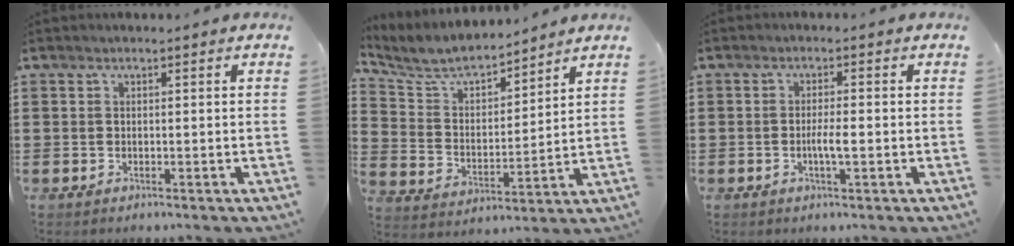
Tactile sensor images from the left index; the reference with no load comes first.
{"total": 6.6, "force": [6.1, 1.6, 2.0], "torque": [-0.072, -0.037, 0.104]}
{"total": 2.9, "force": [-0.6, 0.4, 2.8], "torque": [-0.057, -0.002, -0.013]}